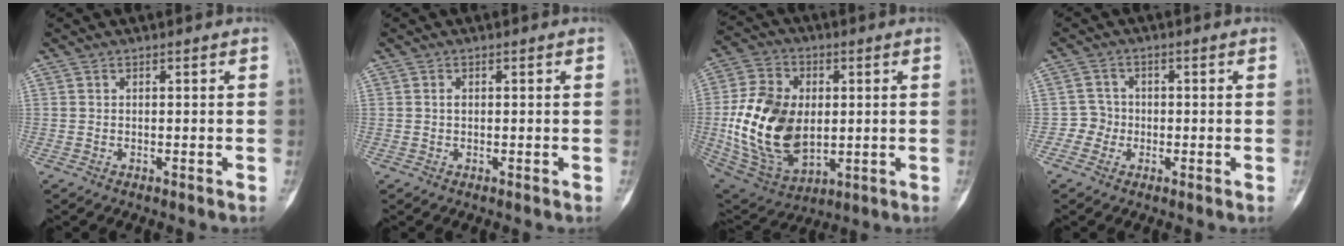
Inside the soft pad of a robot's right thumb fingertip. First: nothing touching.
{"total": 0.8, "force": [0.1, 0.5, 0.6], "torque": [-0.008, 0.002, 0.002]}
{"total": 20.4, "force": [-0.1, 13.5, 15.3], "torque": [-0.275, -0.007, 0.016]}
{"total": 2.9, "force": [-0.9, 2.7, 0.0], "torque": [0.019, 0.012, -0.026]}